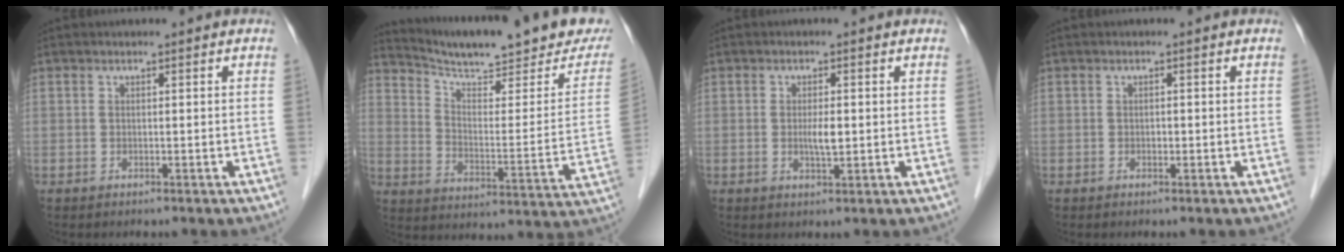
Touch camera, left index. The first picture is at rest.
{"total": 21.8, "force": [19.1, 3.2, 10.0], "torque": [-0.145, -0.033, 0.257]}
{"total": 2.3, "force": [0.0, 0.5, 2.2], "torque": [-0.042, -0.002, 0.002]}
{"total": 0.5, "force": [-0.1, 0.4, 0.4], "torque": [-0.004, 0.002, -0.004]}